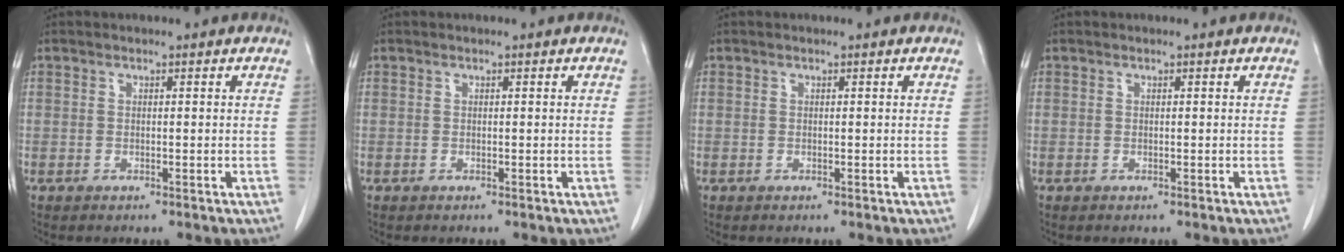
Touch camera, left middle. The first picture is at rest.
{"total": 0.0}
{"total": 0.0}
{"total": 0.0}